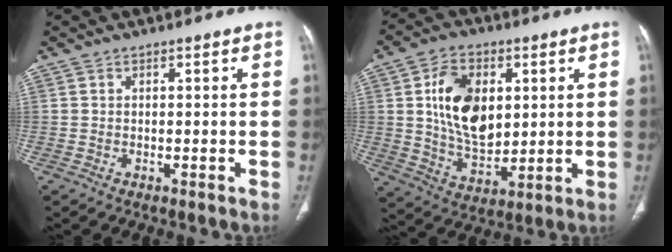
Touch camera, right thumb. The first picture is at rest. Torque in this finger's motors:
{"motor_torque": [1.68, 2.49, 1.50, 0.24, 0.40]}